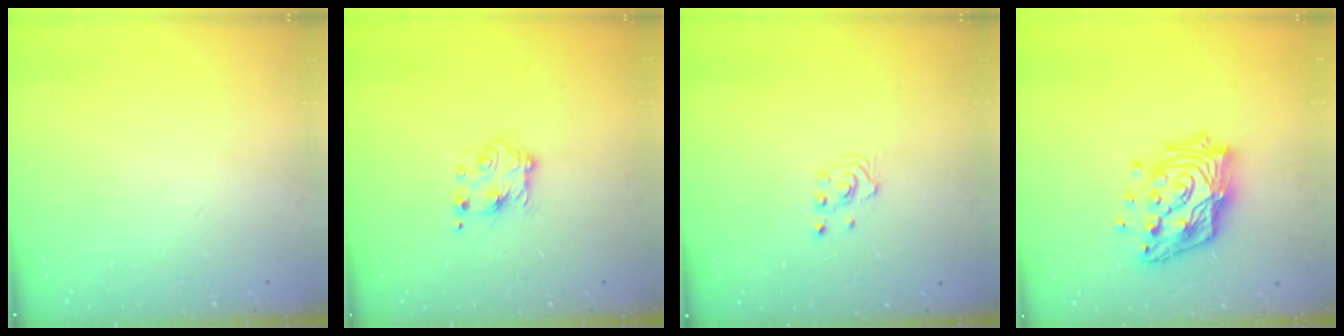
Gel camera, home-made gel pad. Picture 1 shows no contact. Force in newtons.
{"total": 5.6, "press": 5.6, "slide": 0.8}
{"total": 2.0, "press": 2.0, "slide": 0.3}
{"total": 17.5, "press": 17.4, "slide": 1.4}